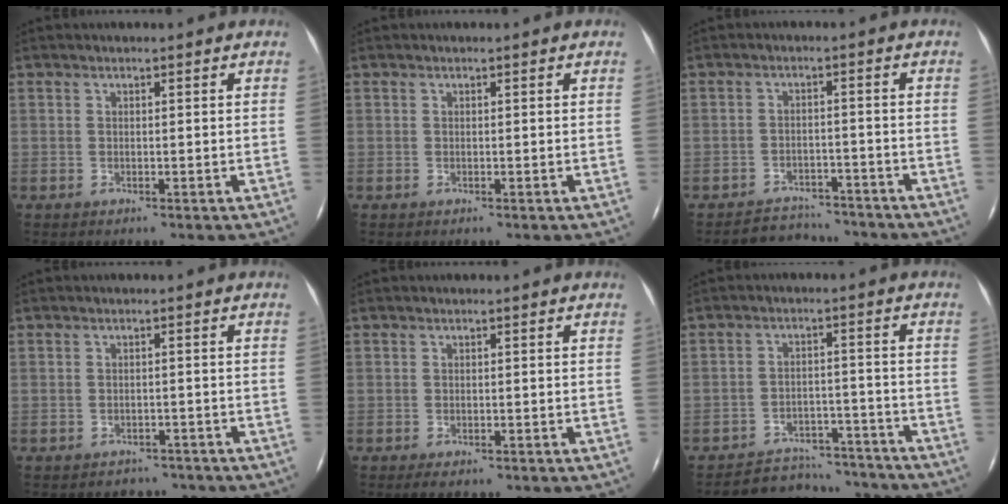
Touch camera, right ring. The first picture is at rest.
{"total": 0.0}
{"total": 9.1, "force": [-8.4, 3.3, 1.4], "torque": [-0.042, 0.021, -0.109]}
{"total": 4.7, "force": [-4.0, 2.5, 0.6], "torque": [-0.007, 0.013, -0.047]}
{"total": 2.1, "force": [-1.5, 0.9, 1.1], "torque": [-0.022, -0.006, -0.024]}
{"total": 15.0, "force": [-13.7, 5.2, 3.1], "torque": [-0.079, 0.036, -0.174]}